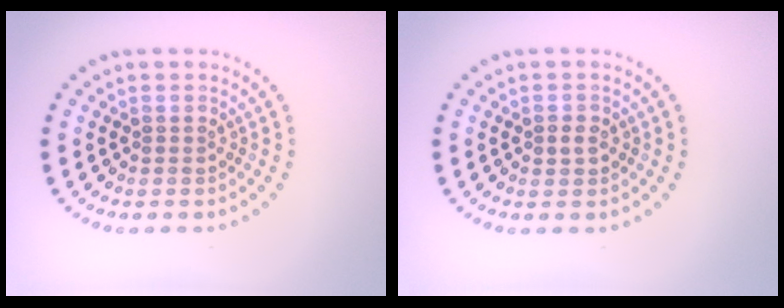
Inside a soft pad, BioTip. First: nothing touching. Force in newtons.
{"total": 1.1, "press": 1.1, "slide": 0.2}